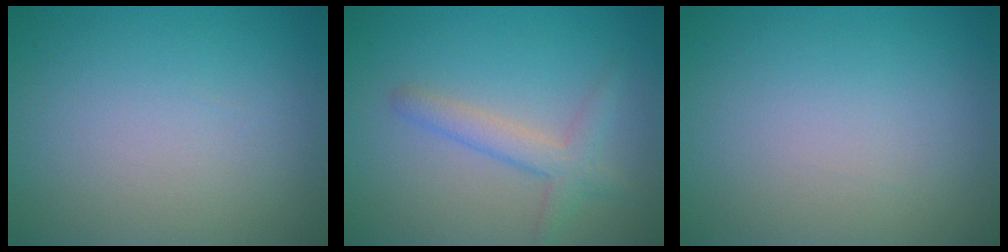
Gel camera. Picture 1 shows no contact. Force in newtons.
{"total": 2.7, "press": 2.6, "slide": 0.1}
{"total": 0.0}